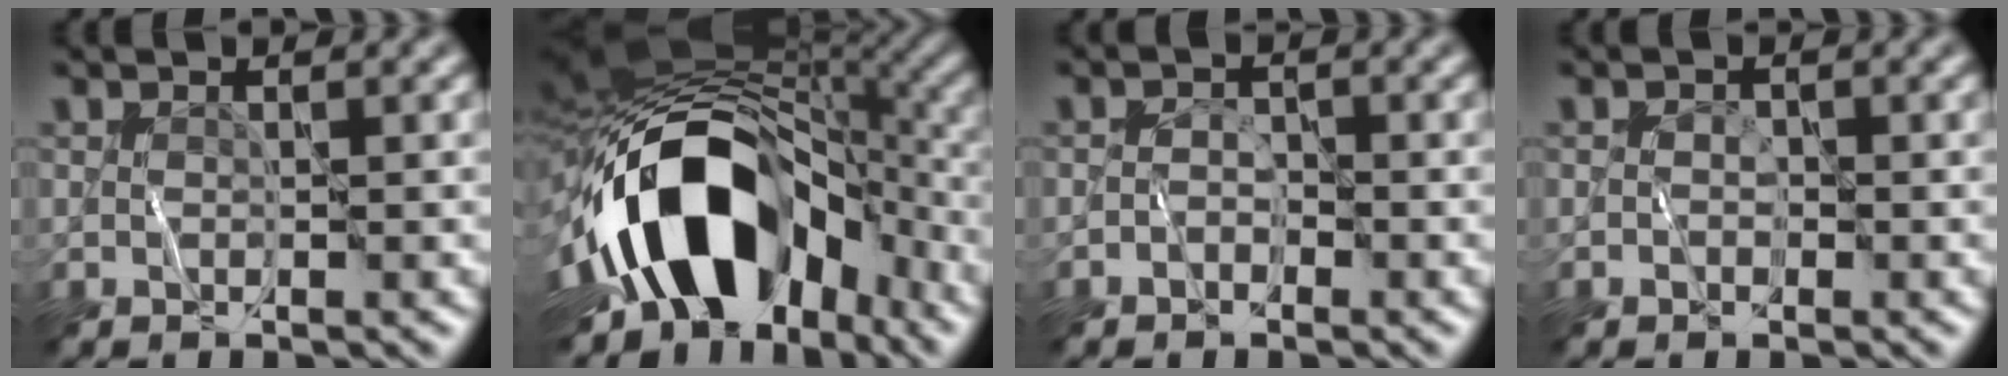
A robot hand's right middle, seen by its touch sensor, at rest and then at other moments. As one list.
[{"total": 16.2, "force": [-4.3, 10.2, 11.8], "torque": [-0.197, -0.006, -0.073]}, {"total": 1.1, "force": [-0.8, 0.7, 0.3], "torque": [-0.002, 0.009, -0.017]}, {"total": 0.5, "force": [-0.3, 0.4, 0.1], "torque": [0.002, 0.005, -0.006]}]